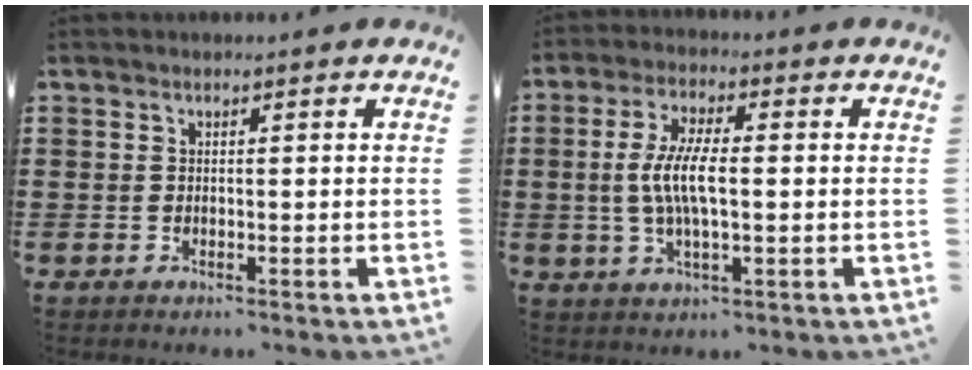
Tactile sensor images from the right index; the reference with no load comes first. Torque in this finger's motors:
{"motor_torque": [0.67, -0.54, 0.47, 0.21]}